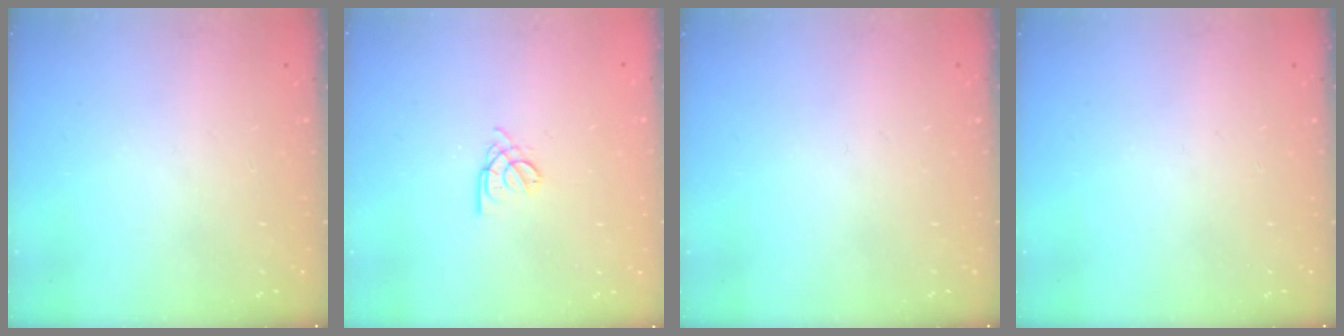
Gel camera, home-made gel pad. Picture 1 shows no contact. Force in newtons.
{"total": 2.6, "press": 2.5, "slide": 0.5}
{"total": 0.0}
{"total": 0.0}